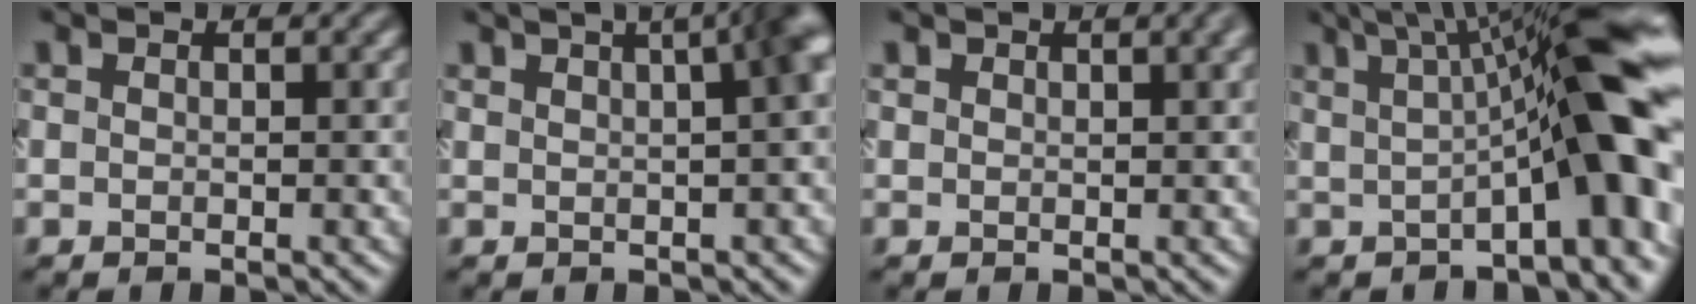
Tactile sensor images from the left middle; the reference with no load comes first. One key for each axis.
{"total": 11.8, "fx": 2.7, "fy": 6.5, "fz": 9.5, "tx": -0.046, "ty": 0.057, "tz": 0.014}
{"total": 1.7, "fx": 1.1, "fy": 0.8, "fz": 1.1, "tx": -0.001, "ty": 0.011, "tz": 0.018}
{"total": 11.8, "fx": 1.3, "fy": 2.4, "fz": 11.4, "tx": -0.142, "ty": 0.026, "tz": 0.020}